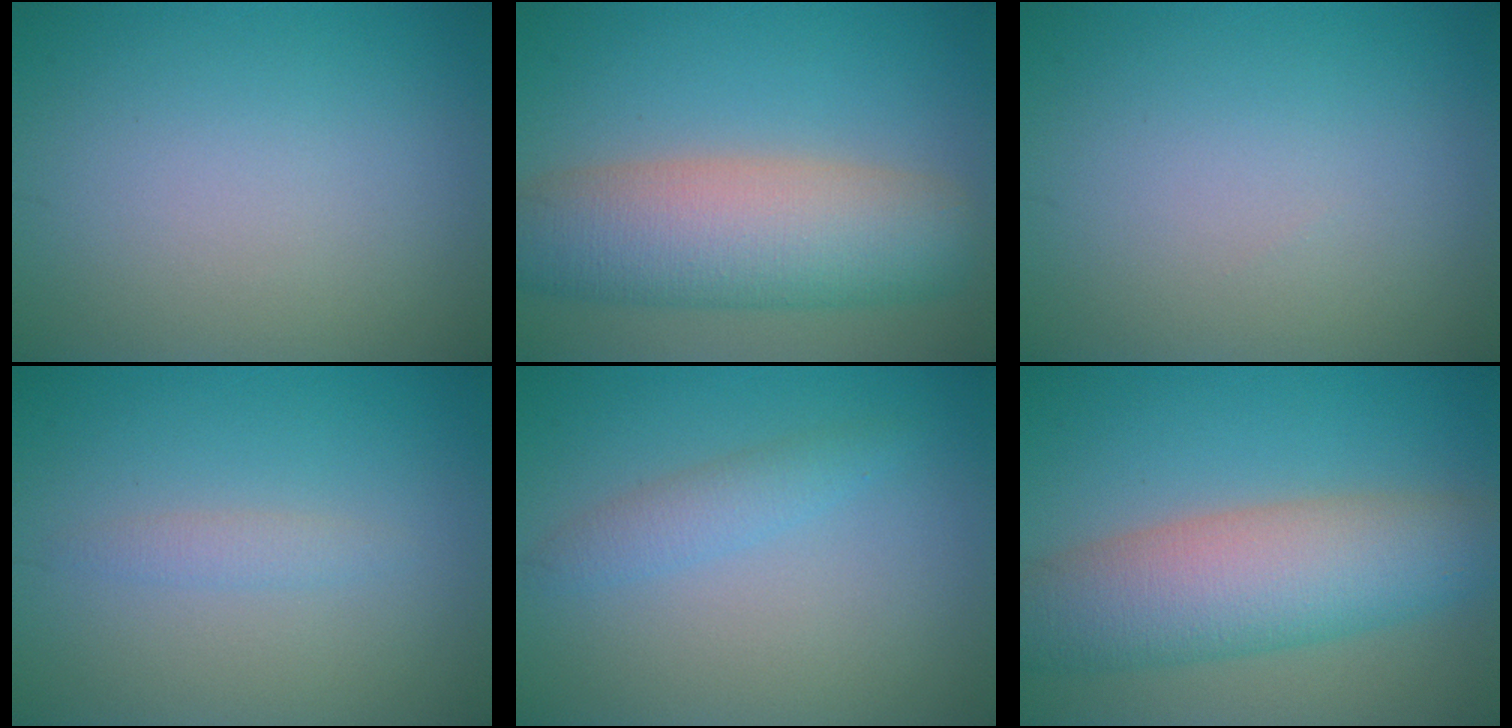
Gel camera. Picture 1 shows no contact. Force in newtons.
{"total": 9.0, "press": 9.0, "slide": 0.7}
{"total": 0.0}
{"total": 1.2, "press": 1.2, "slide": 0.0}
{"total": 2.0, "press": 2.0, "slide": 0.1}
{"total": 8.5, "press": 8.5, "slide": 0.3}